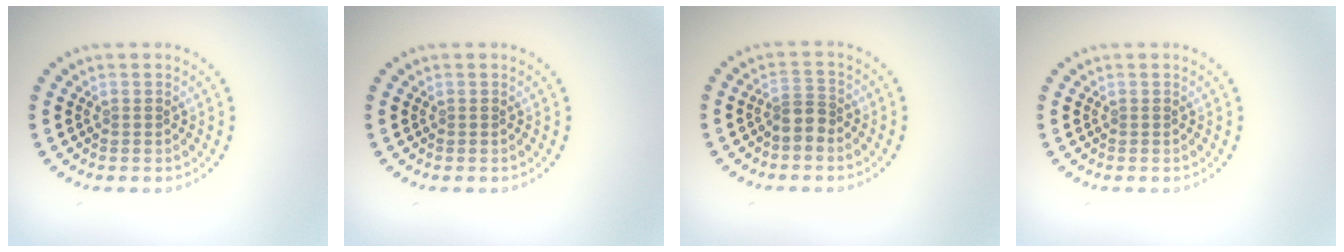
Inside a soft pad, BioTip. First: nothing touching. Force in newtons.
{"total": 0.0}
{"total": 1.8, "press": 1.4, "slide": 1.2}
{"total": 0.0}